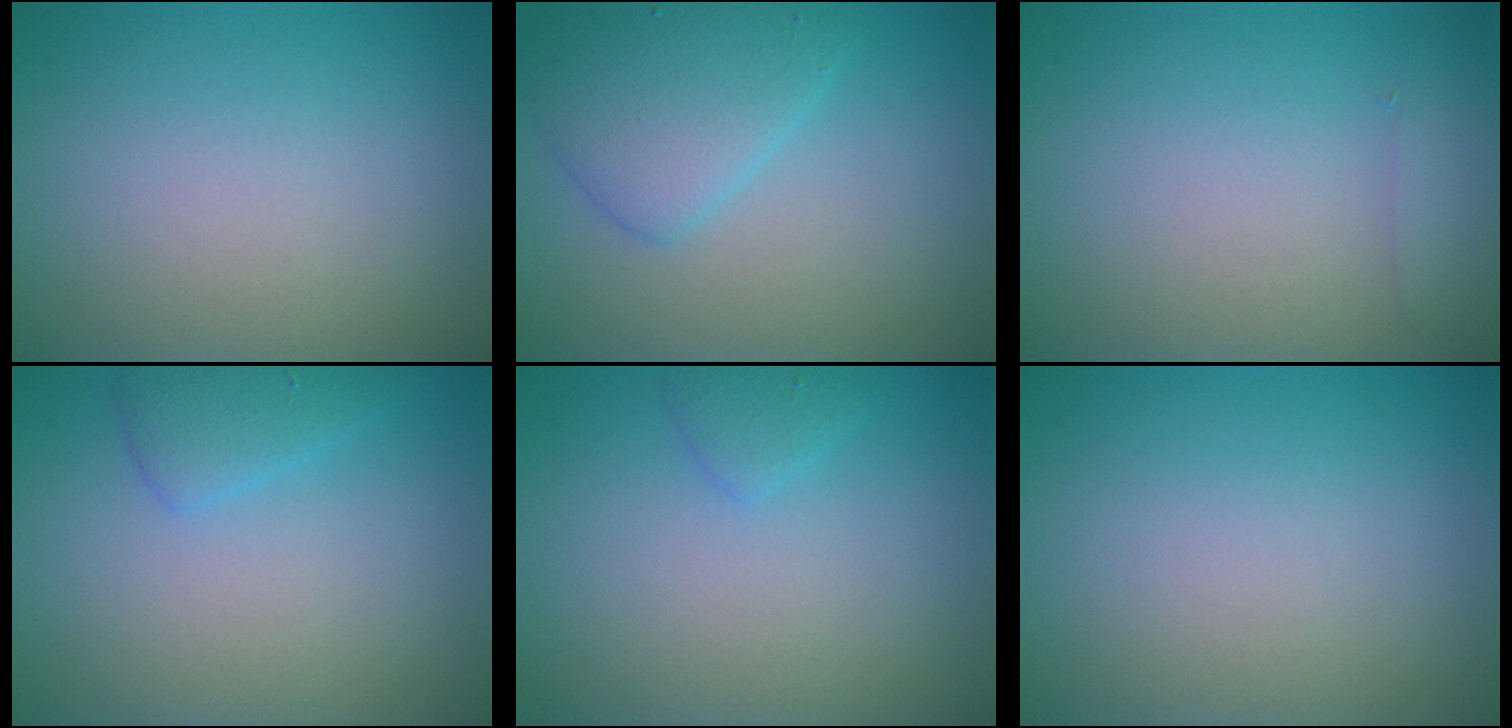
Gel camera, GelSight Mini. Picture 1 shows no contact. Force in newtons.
{"total": 3.0, "press": 3.0, "slide": 0.1}
{"total": 1.3, "press": 1.3, "slide": 0.1}
{"total": 2.0, "press": 2.0, "slide": 0.2}
{"total": 1.2, "press": 1.2, "slide": 0.1}
{"total": 0.0}